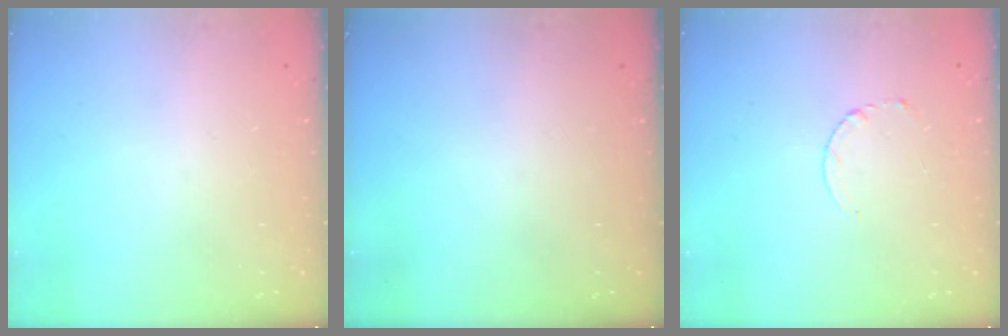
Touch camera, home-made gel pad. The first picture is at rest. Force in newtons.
{"total": 0.0}
{"total": 2.5, "press": 2.5, "slide": 0.3}